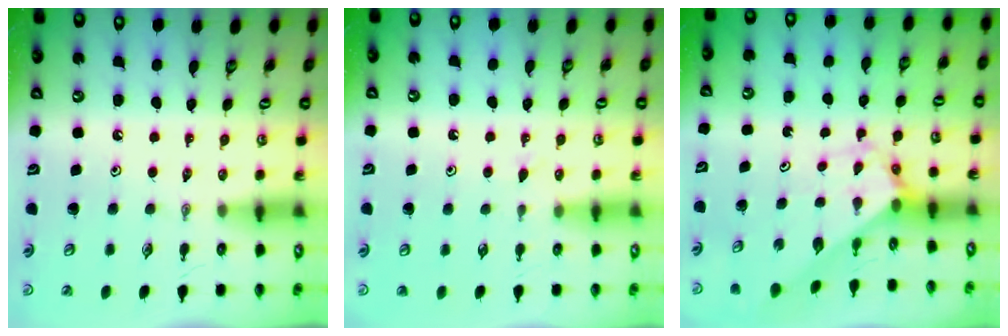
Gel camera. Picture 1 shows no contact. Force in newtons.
{"total": 5.7, "press": 5.6, "slide": 0.8}
{"total": 2.9, "press": 2.9, "slide": 0.2}